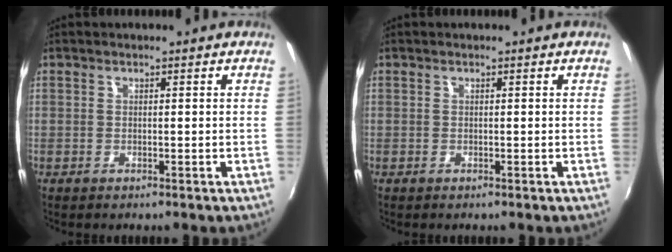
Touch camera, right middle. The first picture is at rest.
{"total": 0.0}